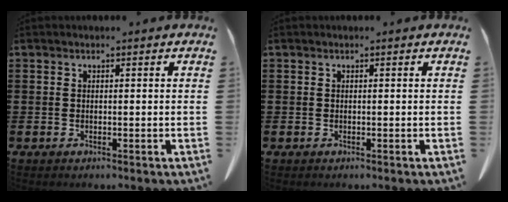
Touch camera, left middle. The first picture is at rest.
{"total": 0.0}